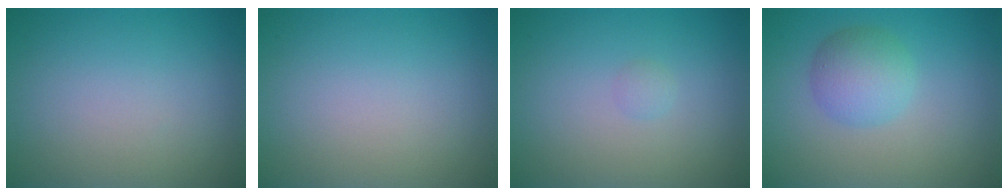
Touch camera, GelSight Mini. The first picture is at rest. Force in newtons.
{"total": 0.0}
{"total": 0.6, "press": 0.6, "slide": 0.0}
{"total": 3.5, "press": 3.5, "slide": 0.1}